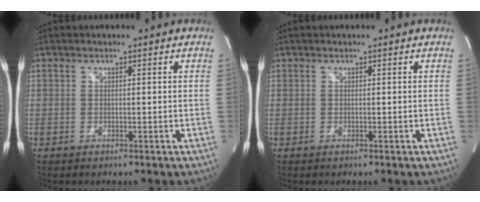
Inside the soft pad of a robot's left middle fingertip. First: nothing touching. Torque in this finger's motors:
{"motor_torque": [0.53, -0.63, 0.37, 0.08]}